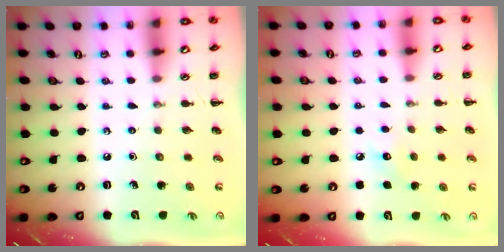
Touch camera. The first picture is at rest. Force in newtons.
{"total": 6.0, "press": 5.8, "slide": 1.7}